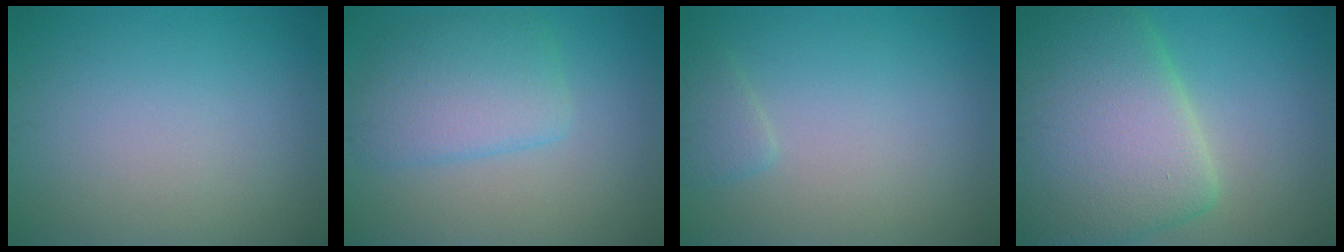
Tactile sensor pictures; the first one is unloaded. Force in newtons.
{"total": 4.6, "press": 4.6, "slide": 0.2}
{"total": 1.3, "press": 1.3, "slide": 0.1}
{"total": 11.6, "press": 11.5, "slide": 0.9}